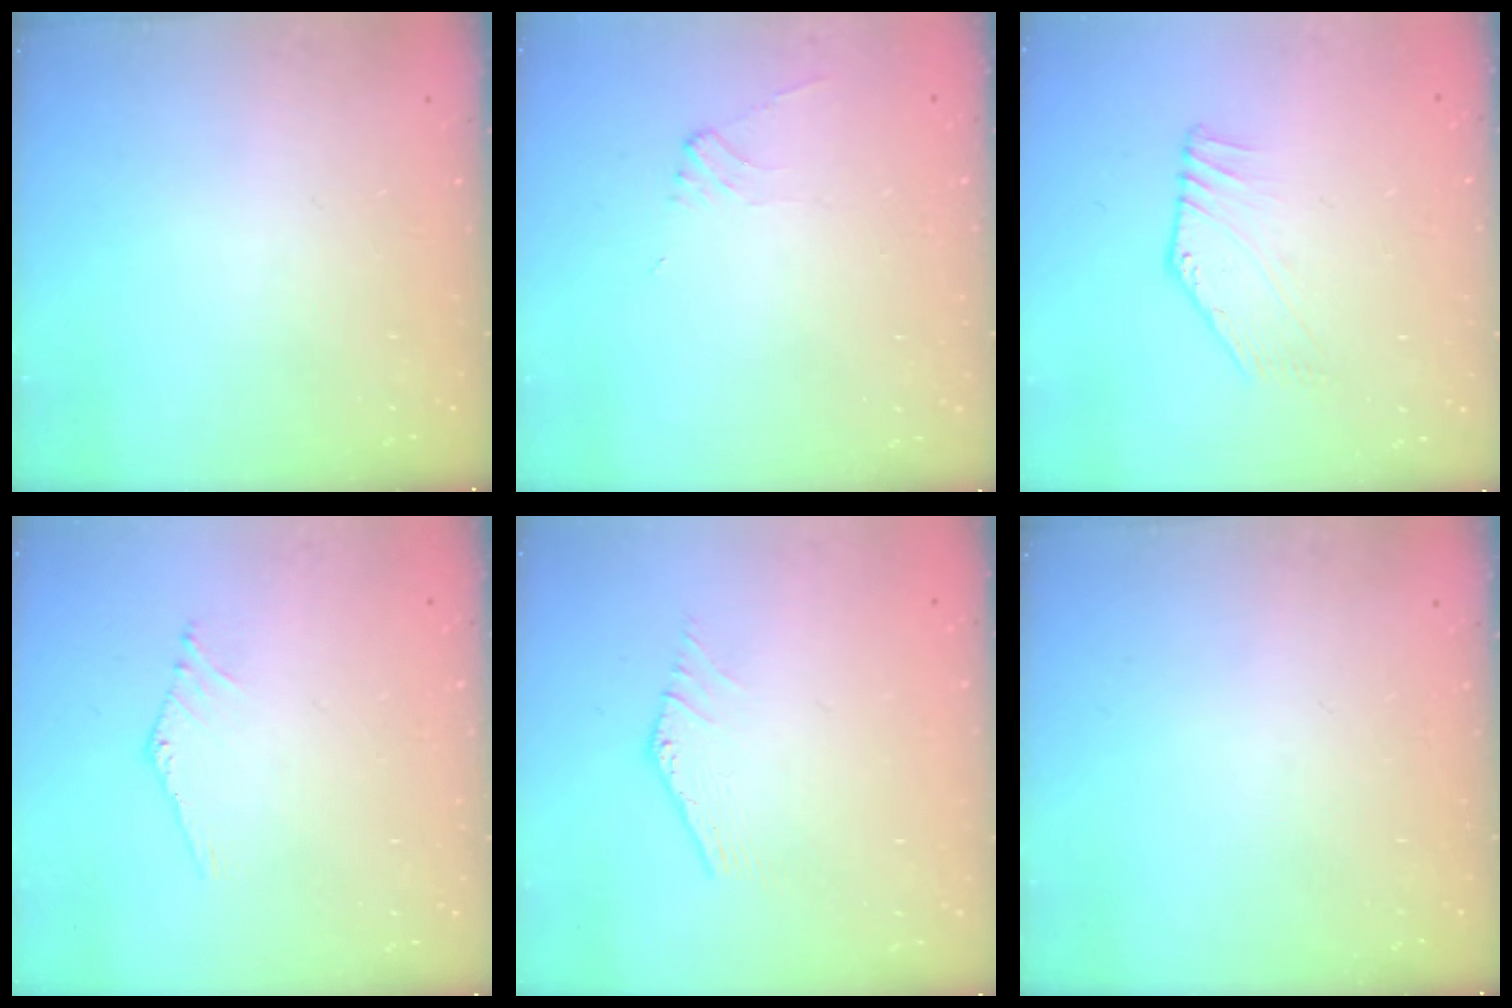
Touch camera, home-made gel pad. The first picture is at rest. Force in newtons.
{"total": 0.8, "press": 0.7, "slide": 0.3}
{"total": 2.7, "press": 2.7, "slide": 0.2}
{"total": 0.8, "press": 0.7, "slide": 0.1}
{"total": 0.7, "press": 0.7, "slide": 0.3}
{"total": 0.0}